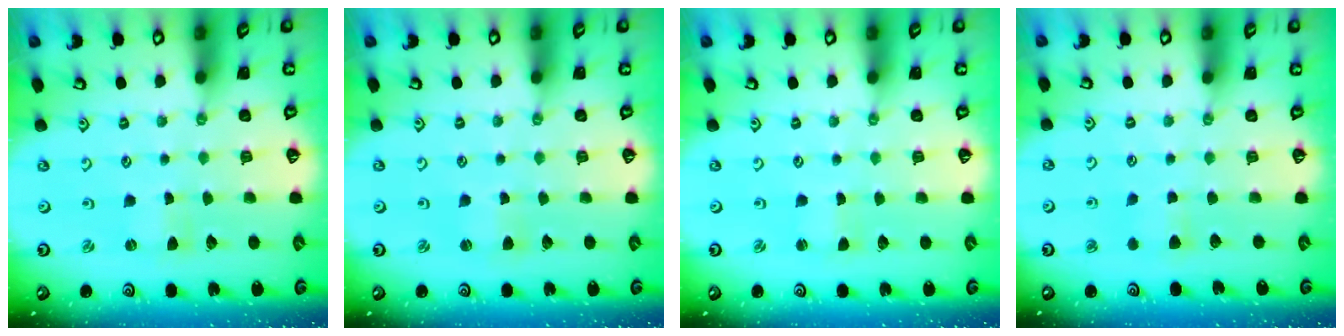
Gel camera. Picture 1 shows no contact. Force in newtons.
{"total": 1.8, "press": 1.8, "slide": 0.3}
{"total": 0.0}
{"total": 3.7, "press": 3.6, "slide": 0.5}